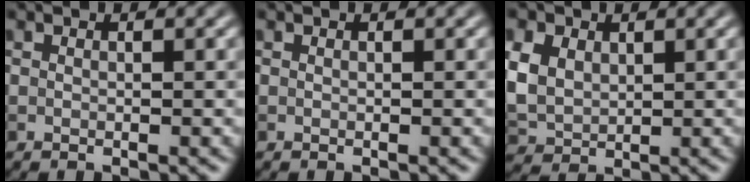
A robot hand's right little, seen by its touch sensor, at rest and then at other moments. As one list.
[{"total": 0.0}, {"total": 5.9, "force": [1.8, 4.4, 3.4], "torque": [-0.106, 0.014, 0.036]}]